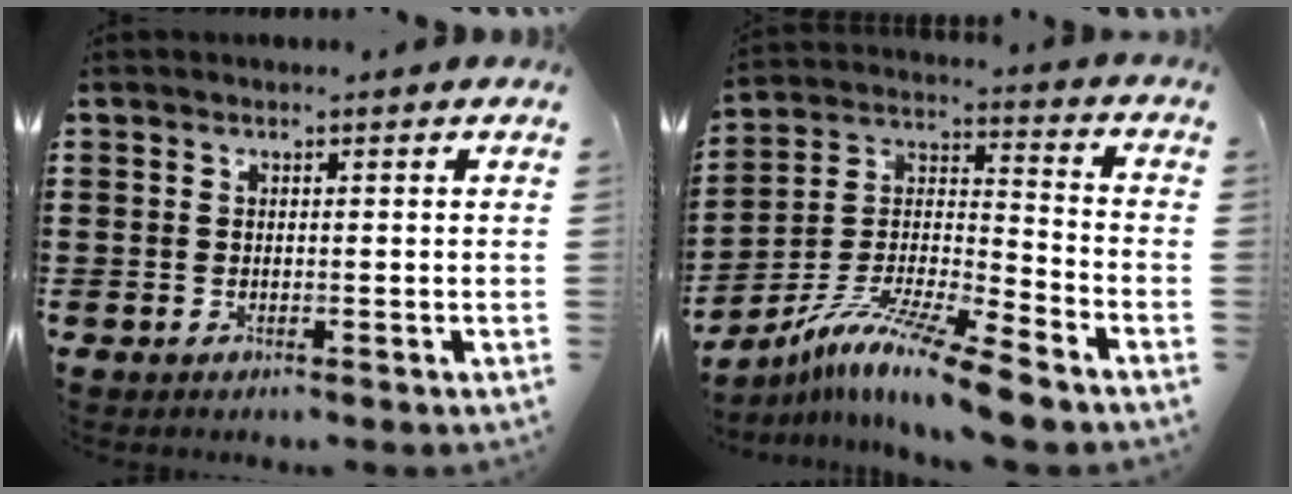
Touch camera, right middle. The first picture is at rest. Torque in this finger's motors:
{"motor_torque": [2.14, 0.00, 0.71, 0.21]}